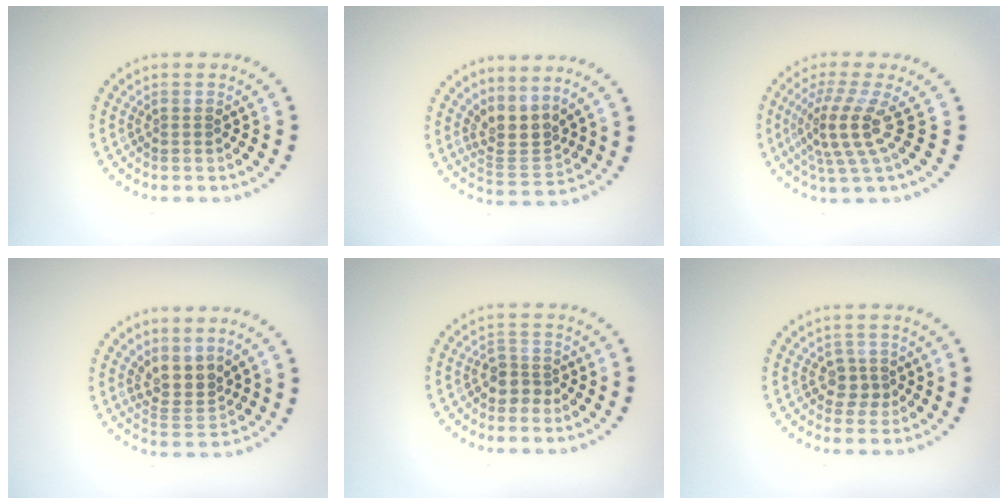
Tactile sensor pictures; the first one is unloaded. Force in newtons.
{"total": 3.0, "press": 2.0, "slide": 2.2}
{"total": 4.0, "press": 2.8, "slide": 2.9}
{"total": 2.9, "press": 2.2, "slide": 1.9}
{"total": 2.0, "press": 1.6, "slide": 1.1}
{"total": 1.8, "press": 1.5, "slide": 1.0}